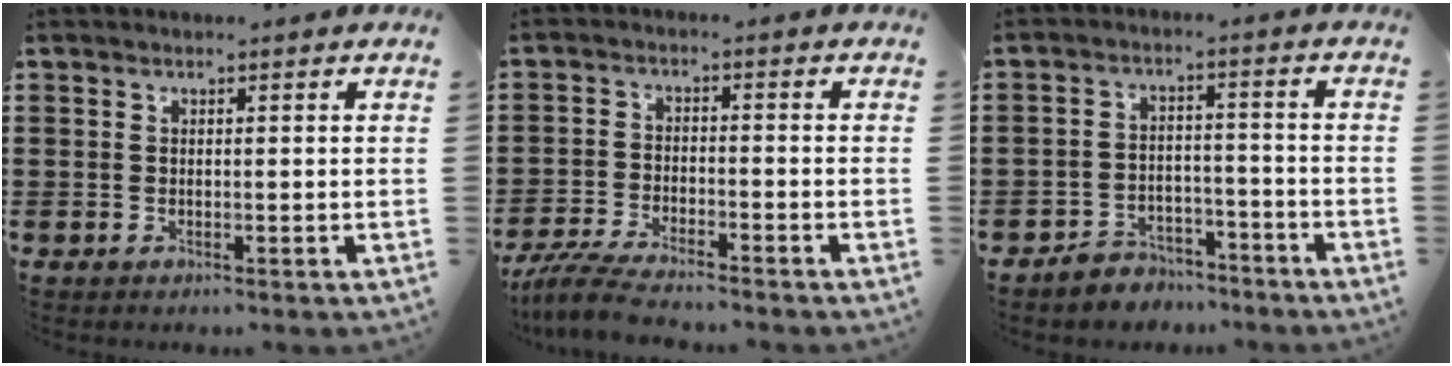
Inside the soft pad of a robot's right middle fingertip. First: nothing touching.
{"total": 5.2, "force": [-4.8, 0.5, 2.0], "torque": [-0.053, -0.009, -0.098]}
{"total": 4.2, "force": [-4.0, 1.2, -0.1], "torque": [-0.004, 0.008, -0.085]}